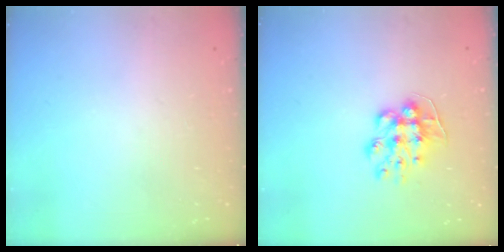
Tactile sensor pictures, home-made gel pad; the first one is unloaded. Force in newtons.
{"total": 9.4, "press": 9.4, "slide": 0.7}